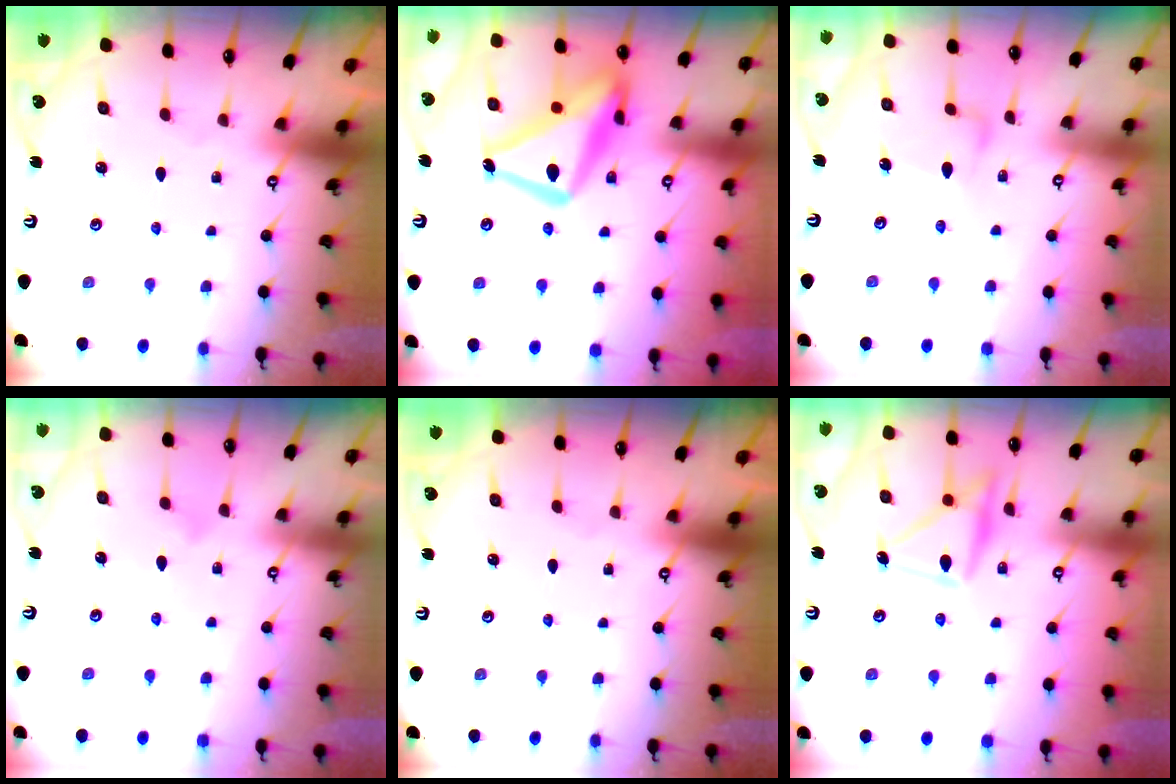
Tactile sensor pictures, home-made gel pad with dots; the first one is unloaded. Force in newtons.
{"total": 20.5, "press": 20.4, "slide": 1.5}
{"total": 9.5, "press": 9.5, "slide": 0.4}
{"total": 5.8, "press": 5.8, "slide": 0.3}
{"total": 0.0}
{"total": 16.6, "press": 16.5, "slide": 1.0}